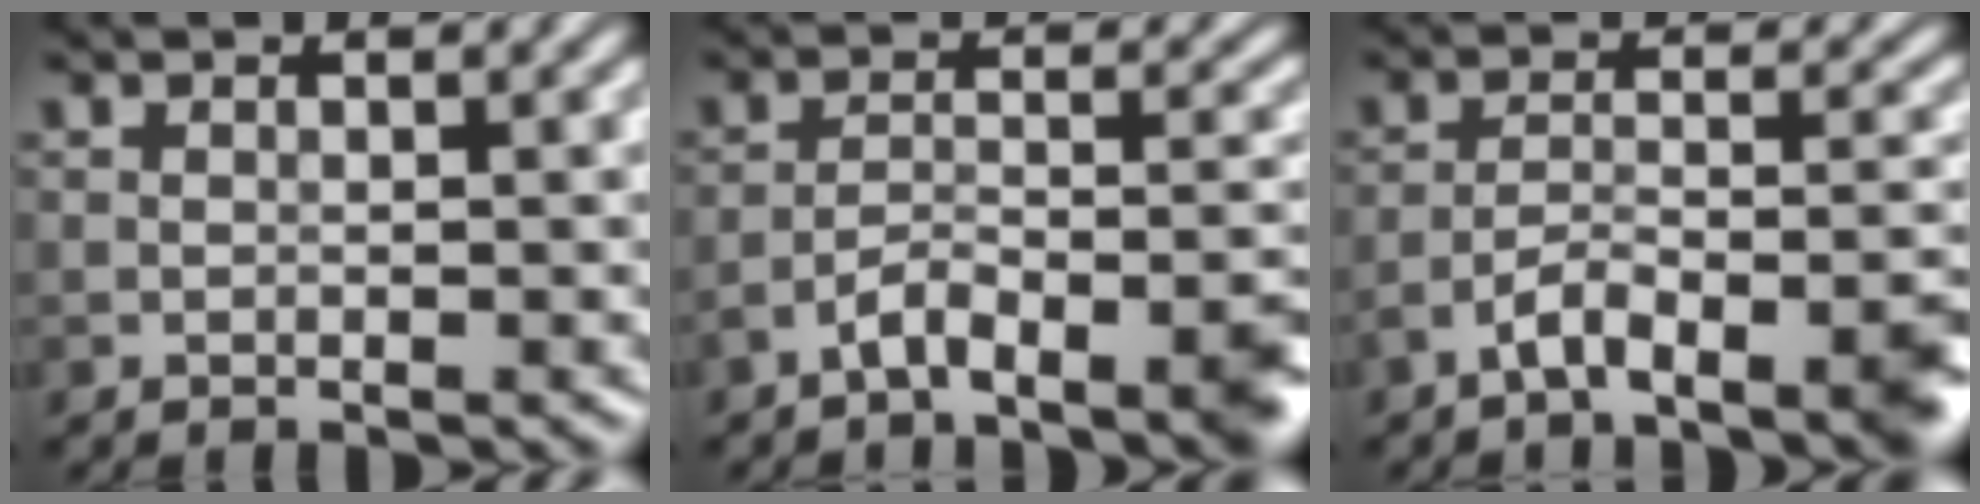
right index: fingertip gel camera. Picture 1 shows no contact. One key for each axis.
{"total": 5.0, "fx": -3.7, "fy": 1.1, "fz": 3.2, "tx": -0.054, "ty": 0.003, "tz": -0.066}
{"total": 5.5, "fx": -4.0, "fy": 1.2, "fz": 3.7, "tx": -0.059, "ty": 0.002, "tz": -0.069}